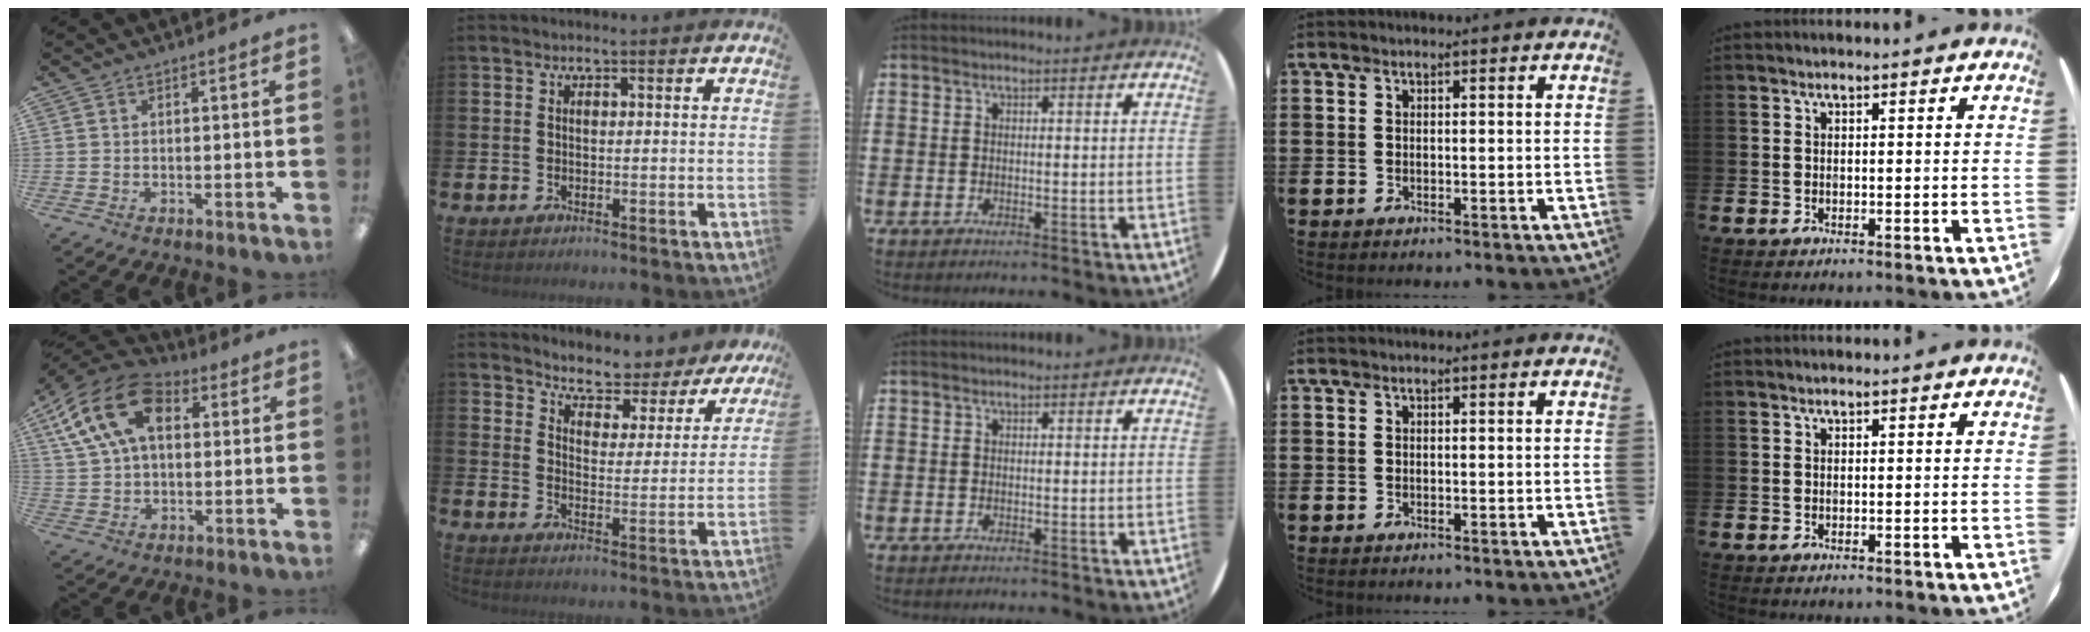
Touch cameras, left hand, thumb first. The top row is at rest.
{"thumb": {"total": 17.5, "force": [6.1, 11.4, 11.8], "torque": [-0.241, -0.010, 0.110]}, "index": {"total": 4.9, "force": [4.7, 1.3, 0.1], "torque": [-0.033, -0.041, 0.077]}}